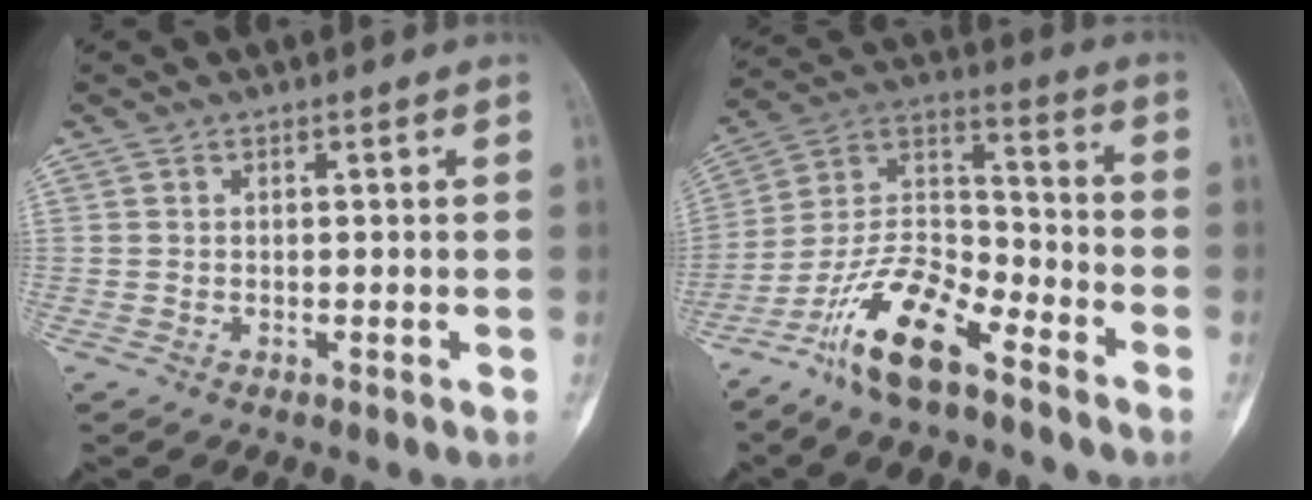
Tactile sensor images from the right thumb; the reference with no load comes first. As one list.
[{"total": 14.9, "force": [-10.0, 5.1, 9.8], "torque": [-0.175, 0.079, -0.195]}]